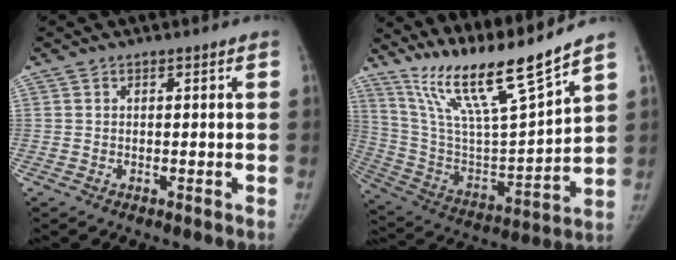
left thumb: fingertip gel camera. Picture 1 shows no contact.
{"total": 18.7, "force": [15.3, 0.6, 10.8], "torque": [-0.175, -0.086, 0.288]}